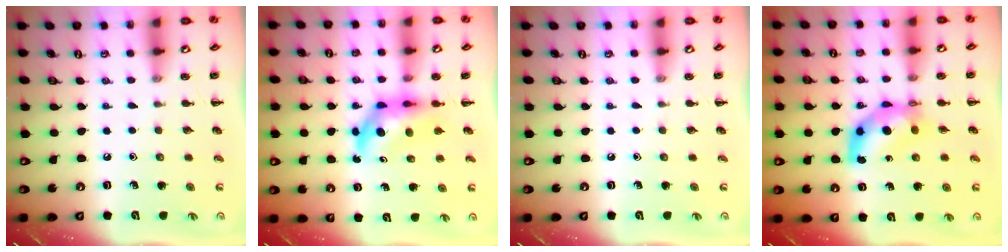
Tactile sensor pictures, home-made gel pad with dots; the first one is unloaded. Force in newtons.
{"total": 5.2, "press": 5.0, "slide": 1.4}
{"total": 0.0}
{"total": 7.1, "press": 7.0, "slide": 1.4}